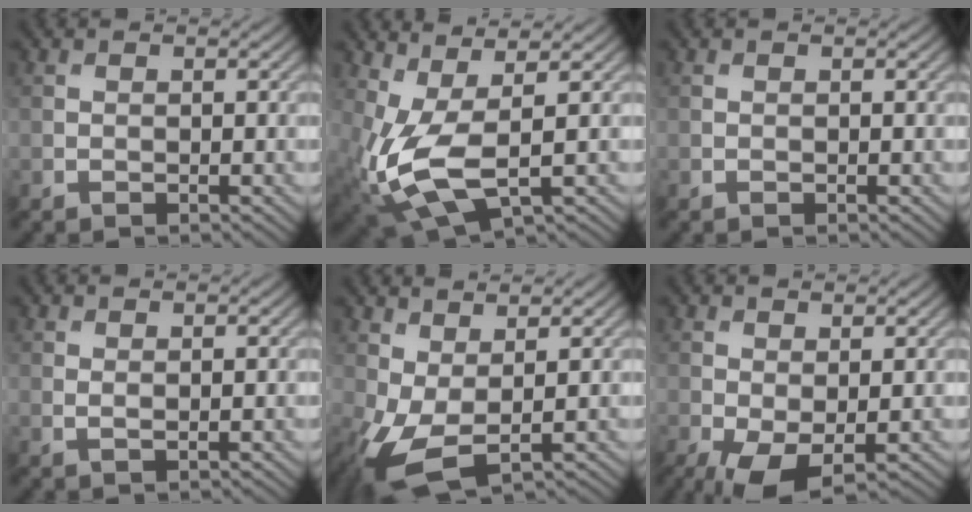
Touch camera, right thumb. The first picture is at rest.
{"total": 8.2, "force": [-0.3, 3.5, 7.4], "torque": [-0.180, -0.005, -0.004]}
{"total": 0.0}
{"total": 0.7, "force": [0.5, 0.1, 0.6], "torque": [-0.013, 0.002, 0.010]}
{"total": 6.5, "force": [-0.8, 3.0, 5.7], "torque": [-0.148, -0.005, -0.015]}
{"total": 4.9, "force": [-1.4, 2.2, 4.1], "torque": [-0.100, -0.014, -0.022]}